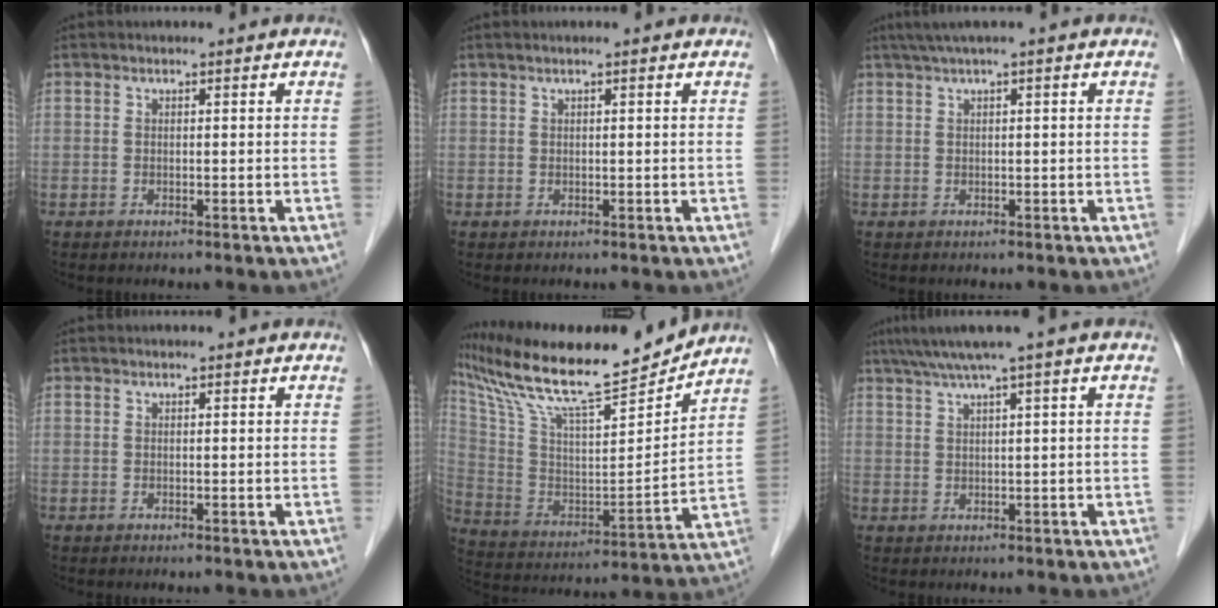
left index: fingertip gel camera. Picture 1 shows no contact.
{"total": 1.6, "force": [1.2, -0.1, 1.1], "torque": [-0.018, 0.017, 0.020]}
{"total": 2.4, "force": [1.3, -0.4, 2.0], "torque": [-0.048, 0.019, 0.032]}
{"total": 0.0}
{"total": 21.9, "force": [19.3, 1.6, 10.2], "torque": [-0.195, -0.007, 0.327]}
{"total": 4.7, "force": [3.1, -1.1, 3.4], "torque": [-0.066, 0.023, 0.060]}